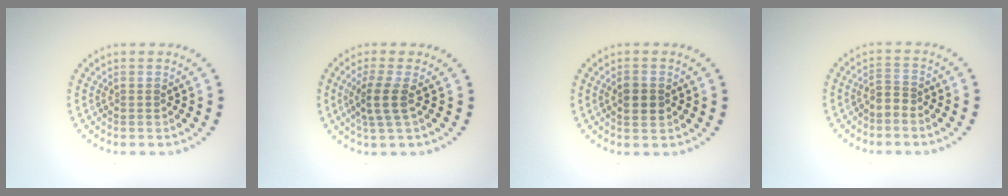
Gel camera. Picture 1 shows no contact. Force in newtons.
{"total": 2.7, "press": 2.1, "slide": 1.6}
{"total": 2.2, "press": 2.2, "slide": 0.1}
{"total": 1.4, "press": 1.0, "slide": 1.0}